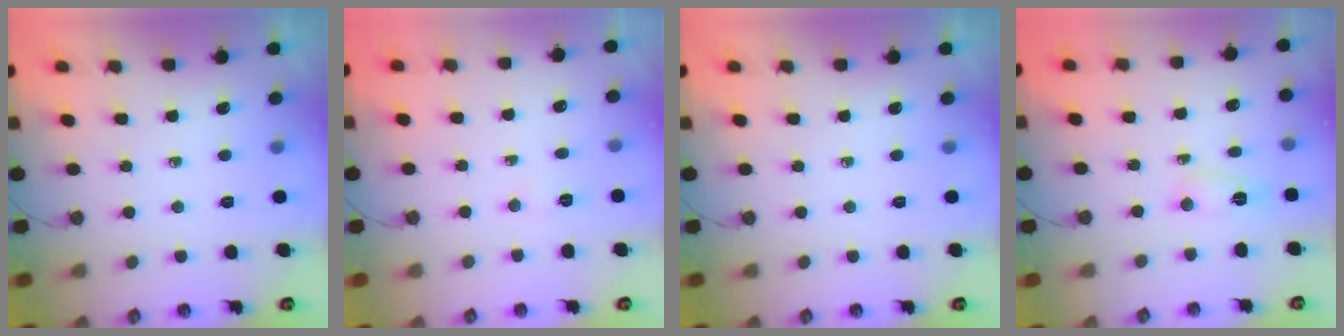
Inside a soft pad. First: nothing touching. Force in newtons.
{"total": 2.8, "press": 2.8, "slide": 0.5}
{"total": 0.0}
{"total": 3.1, "press": 3.1, "slide": 0.3}